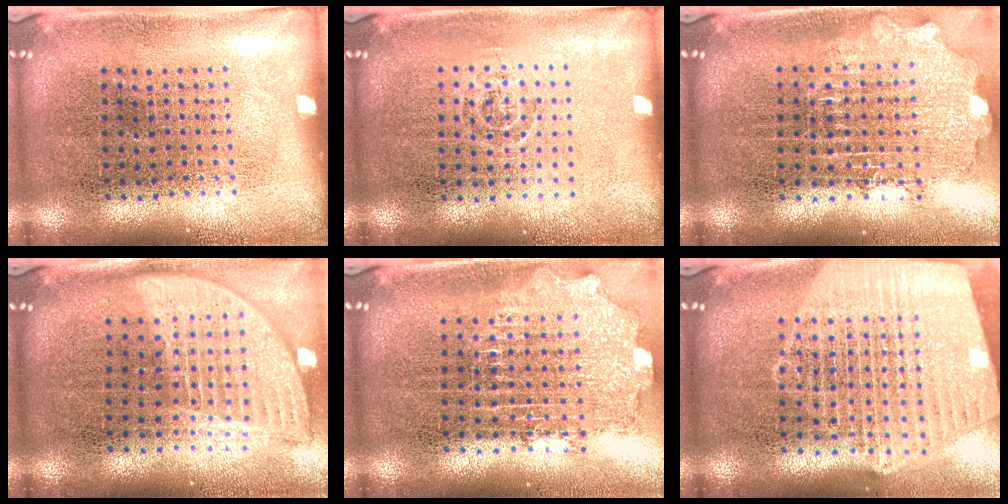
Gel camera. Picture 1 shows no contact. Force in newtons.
{"total": 0.8, "press": 0.5, "slide": 0.6}
{"total": 2.0, "press": 1.6, "slide": 1.2}
{"total": 1.9, "press": 1.5, "slide": 1.1}
{"total": 2.1, "press": 1.7, "slide": 1.3}
{"total": 2.6, "press": 2.2, "slide": 1.3}